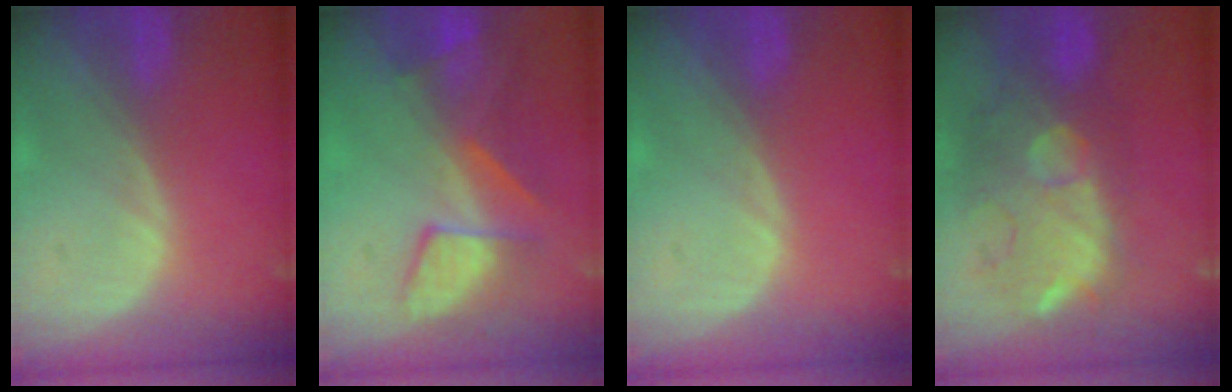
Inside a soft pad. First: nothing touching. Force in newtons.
{"total": 7.7, "press": 7.2, "slide": 2.6}
{"total": 0.0}
{"total": 11.3, "press": 10.5, "slide": 4.2}